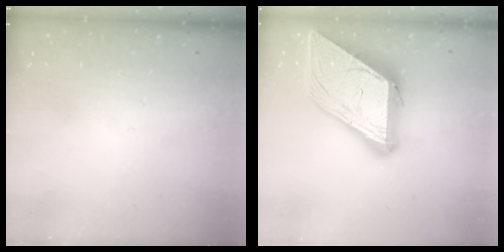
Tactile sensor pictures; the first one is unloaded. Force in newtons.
{"total": 19.0, "press": 18.8, "slide": 2.1}